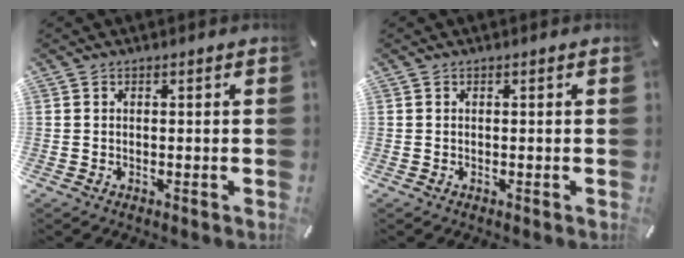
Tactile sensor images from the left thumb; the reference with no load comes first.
{"total": 0.0}